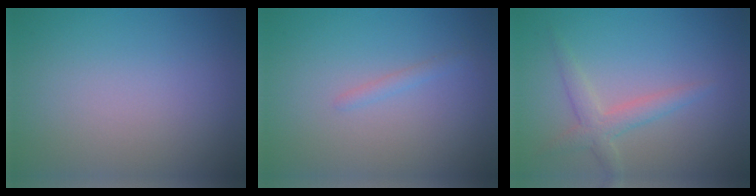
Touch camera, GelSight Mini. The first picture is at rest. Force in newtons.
{"total": 0.7, "press": 0.7, "slide": 0.0}
{"total": 2.4, "press": 2.4, "slide": 0.1}